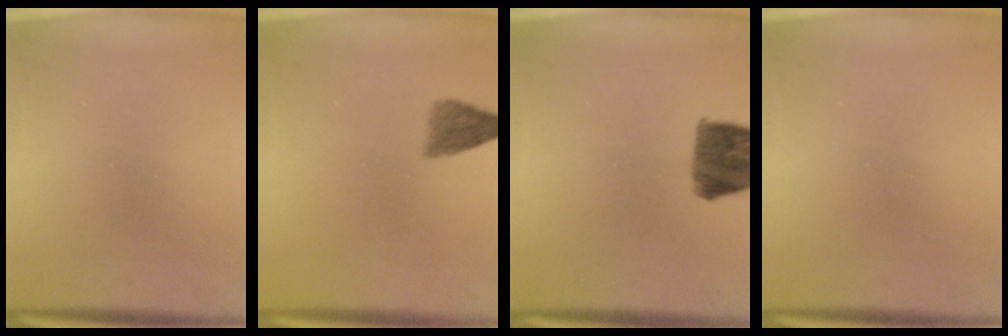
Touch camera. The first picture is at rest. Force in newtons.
{"total": 2.9}
{"total": 9.7}
{"total": 0.0}